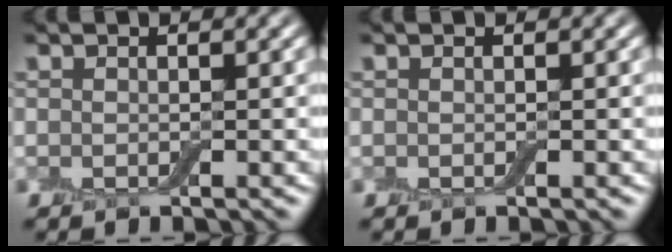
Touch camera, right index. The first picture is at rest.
{"total": 0.0}